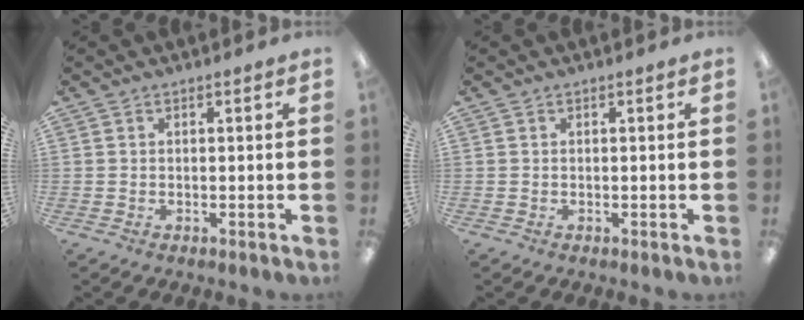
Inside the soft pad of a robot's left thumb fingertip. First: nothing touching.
{"total": 0.0}